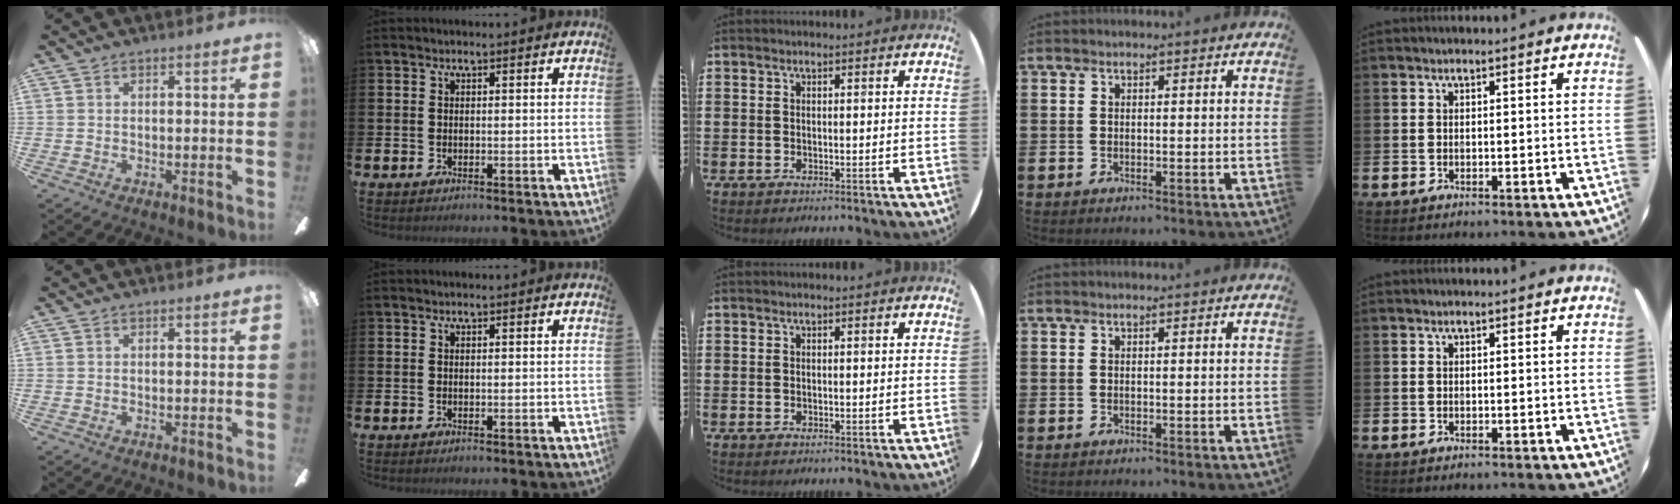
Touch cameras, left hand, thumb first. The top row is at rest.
{}